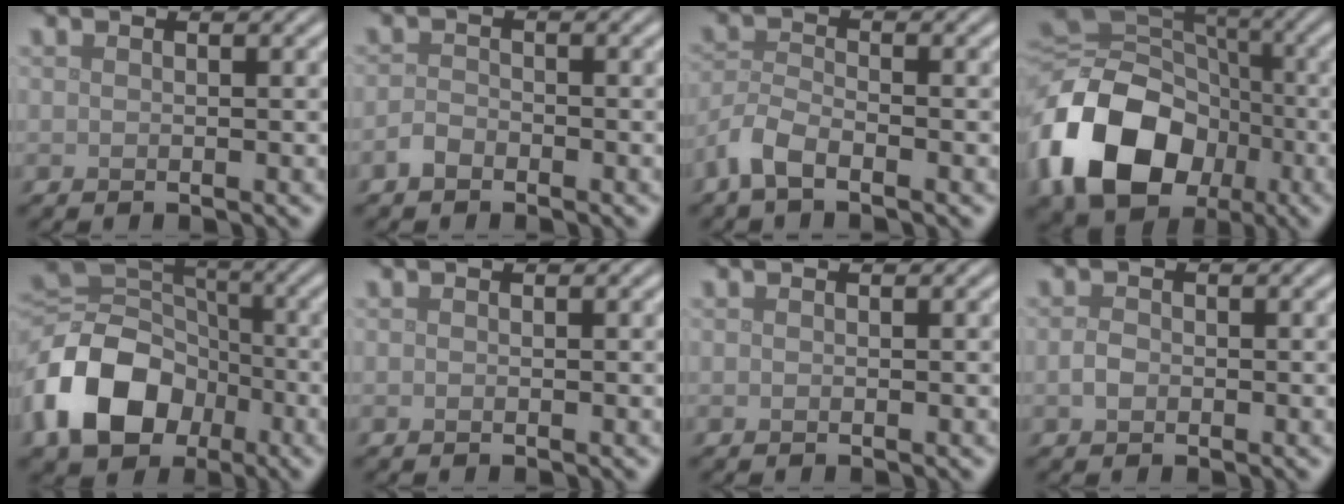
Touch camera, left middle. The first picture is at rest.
{"total": 1.3, "force": [-1.0, 0.7, 0.6], "torque": [-0.010, 0.003, -0.023]}
{"total": 3.1, "force": [-2.2, 1.1, 2.0], "torque": [-0.043, 0.001, -0.055]}
{"total": 15.9, "force": [-5.4, 12.0, 8.9], "torque": [-0.221, -0.030, -0.105]}
{"total": 11.9, "force": [-4.9, 8.5, 6.8], "torque": [-0.150, -0.005, -0.105]}
{"total": 0.0}
{"total": 0.0}
{"total": 1.2, "force": [-0.3, 0.9, 0.7], "torque": [-0.017, 0.000, -0.010]}